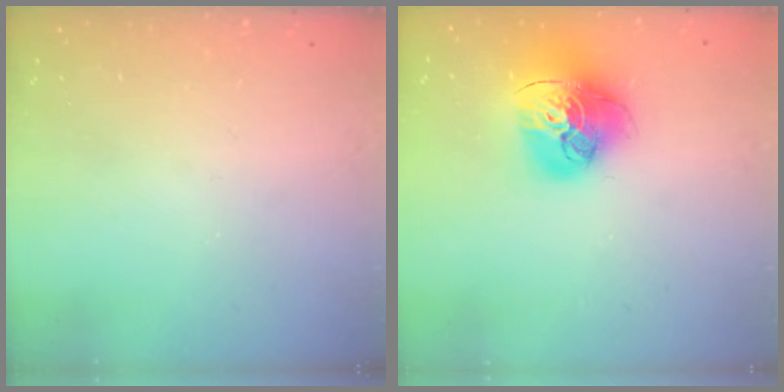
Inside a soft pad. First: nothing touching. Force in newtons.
{"total": 18.6, "press": 18.5, "slide": 2.1}